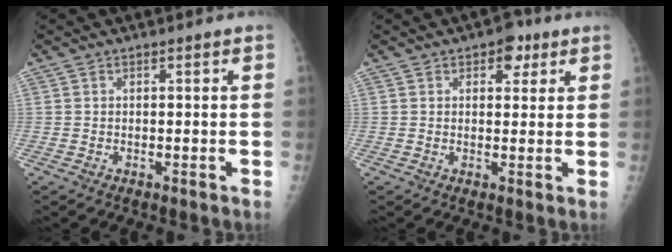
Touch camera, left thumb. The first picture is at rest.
{"total": 4.3, "force": [2.2, 2.6, 2.6], "torque": [-0.008, -0.004, 0.023]}